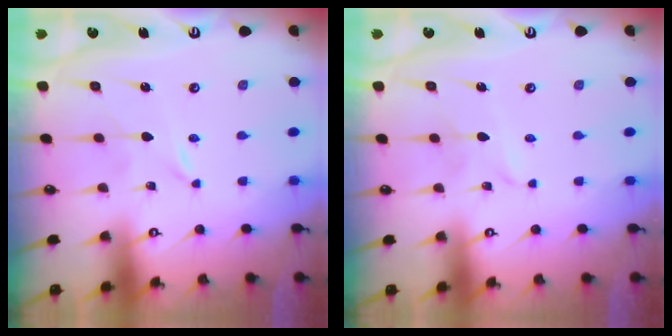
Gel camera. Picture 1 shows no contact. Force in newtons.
{"total": 3.1, "press": 3.1, "slide": 0.3}